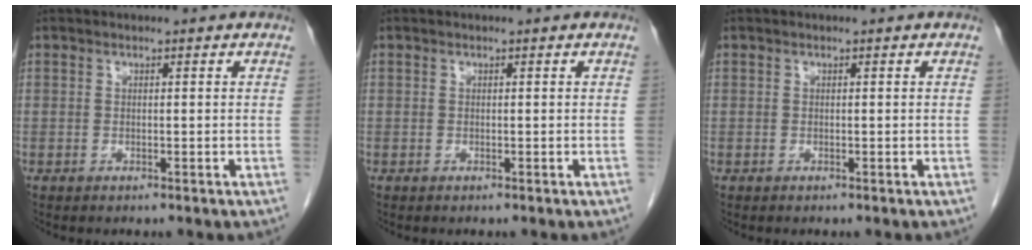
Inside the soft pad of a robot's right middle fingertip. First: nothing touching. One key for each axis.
{"total": 0.0}
{"total": 0.0}